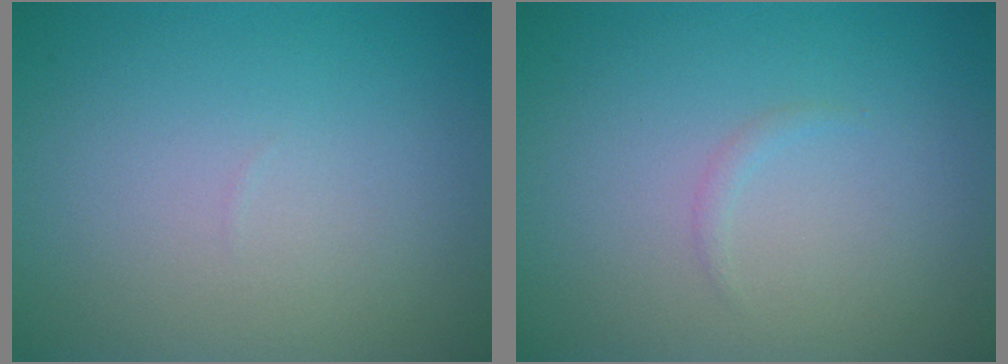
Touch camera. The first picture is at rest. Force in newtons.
{"total": 0.5, "press": 0.5, "slide": 0.1}